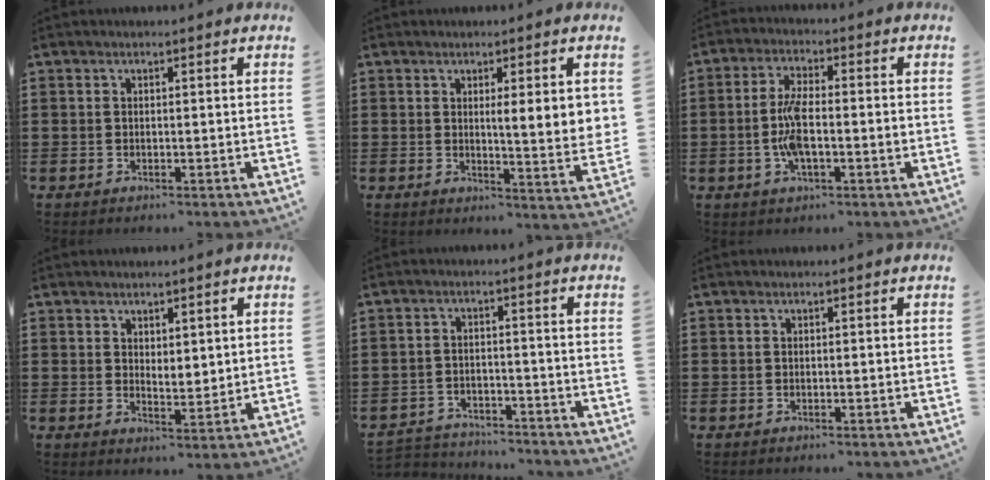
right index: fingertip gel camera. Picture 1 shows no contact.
{"total": 5.6, "force": [1.7, 0.6, 5.4], "torque": [-0.089, -0.008, 0.023]}
{"total": 6.7, "force": [-1.2, 2.0, 6.3], "torque": [-0.138, -0.006, -0.029]}
{"total": 2.4, "force": [2.1, 1.0, 0.4], "torque": [-0.013, 0.004, 0.040]}
{"total": 3.5, "force": [-3.5, 0.4, -0.1], "torque": [-0.007, 0.000, -0.075]}
{"total": 0.0}